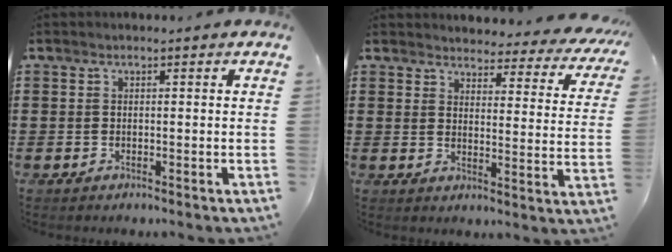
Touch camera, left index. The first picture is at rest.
{"total": 3.5, "force": [3.4, 0.4, 0.8], "torque": [-0.029, -0.031, 0.054]}